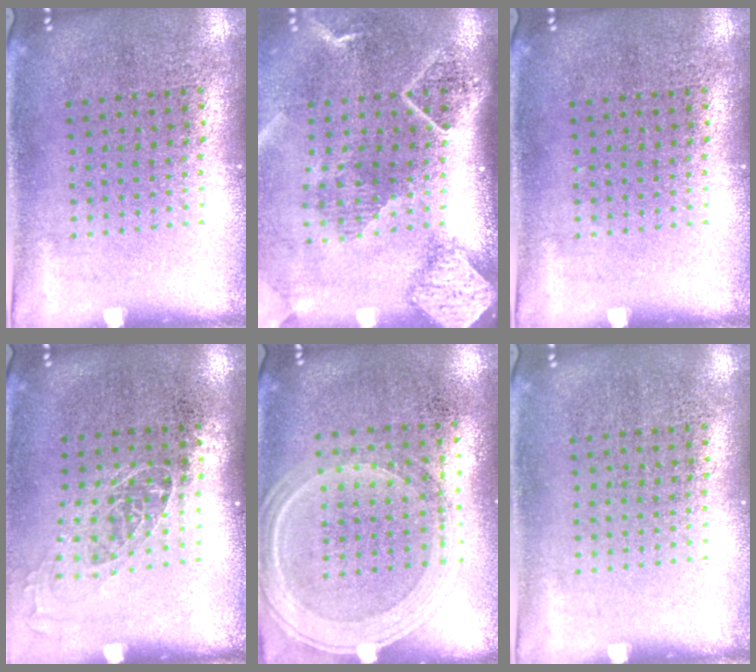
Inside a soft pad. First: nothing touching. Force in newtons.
{"total": 2.6, "press": 1.9, "slide": 1.8}
{"total": 0.0}
{"total": 1.1, "press": 0.9, "slide": 0.5}
{"total": 1.3, "press": 1.2, "slide": 0.5}
{"total": 0.0}